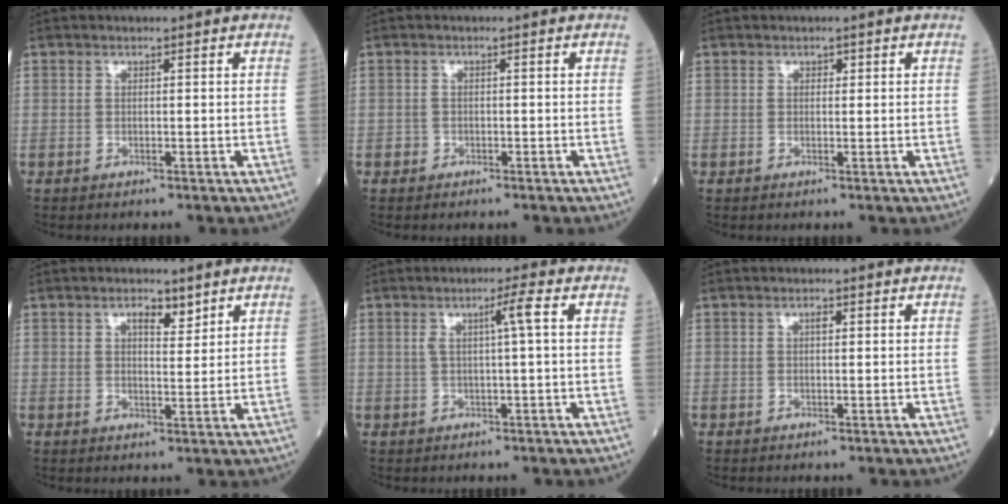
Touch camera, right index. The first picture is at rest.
{"total": 0.7, "force": [-0.5, 0.6, 0.0], "torque": [-0.002, 0.004, -0.011]}
{"total": 0.6, "force": [0.3, 0.4, 0.3], "torque": [-0.001, 0.000, 0.002]}
{"total": 3.2, "force": [2.0, 1.2, 2.1], "torque": [-0.032, 0.000, 0.032]}
{"total": 3.2, "force": [0.6, -0.7, 3.1], "torque": [-0.059, 0.004, 0.011]}
{"total": 0.8, "force": [0.2, 0.3, 0.7], "torque": [-0.014, 0.001, 0.003]}